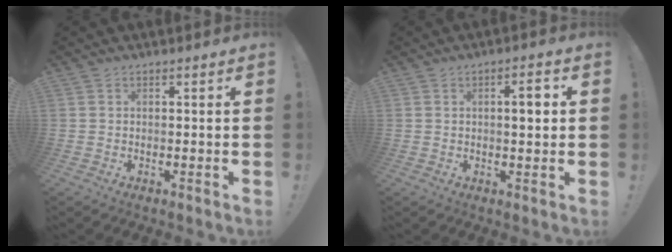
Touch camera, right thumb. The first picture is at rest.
{"total": 4.5, "force": [0.6, 1.1, 4.3], "torque": [-0.059, -0.001, 0.002]}